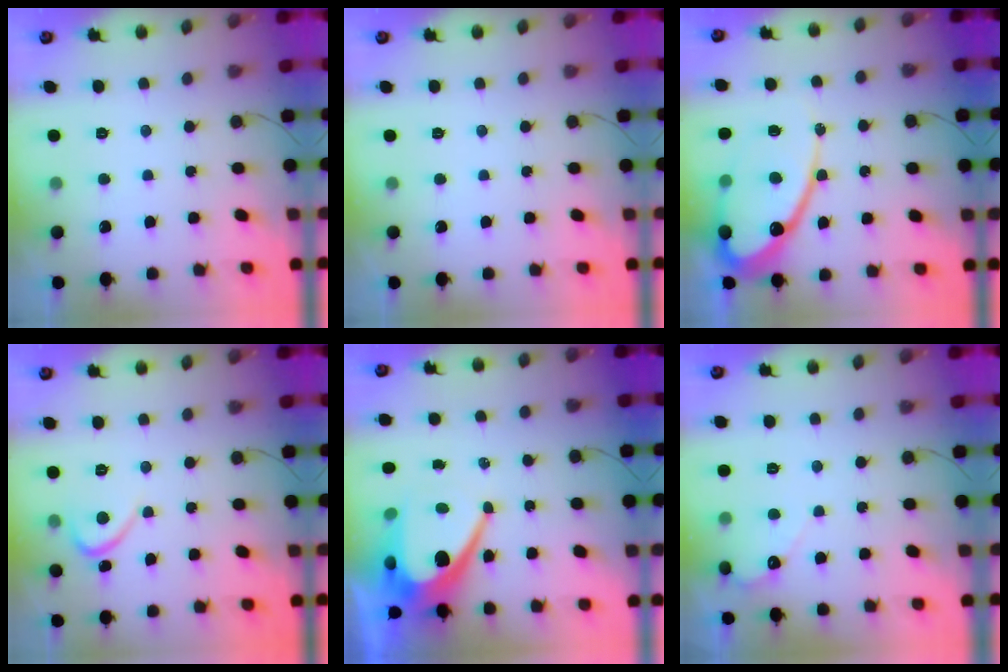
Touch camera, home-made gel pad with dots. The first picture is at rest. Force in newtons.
{"total": 0.0}
{"total": 17.4, "press": 17.3, "slide": 1.3}
{"total": 2.7, "press": 2.7, "slide": 0.3}
{"total": 12.9, "press": 12.8, "slide": 1.0}
{"total": 2.7, "press": 2.7, "slide": 0.2}